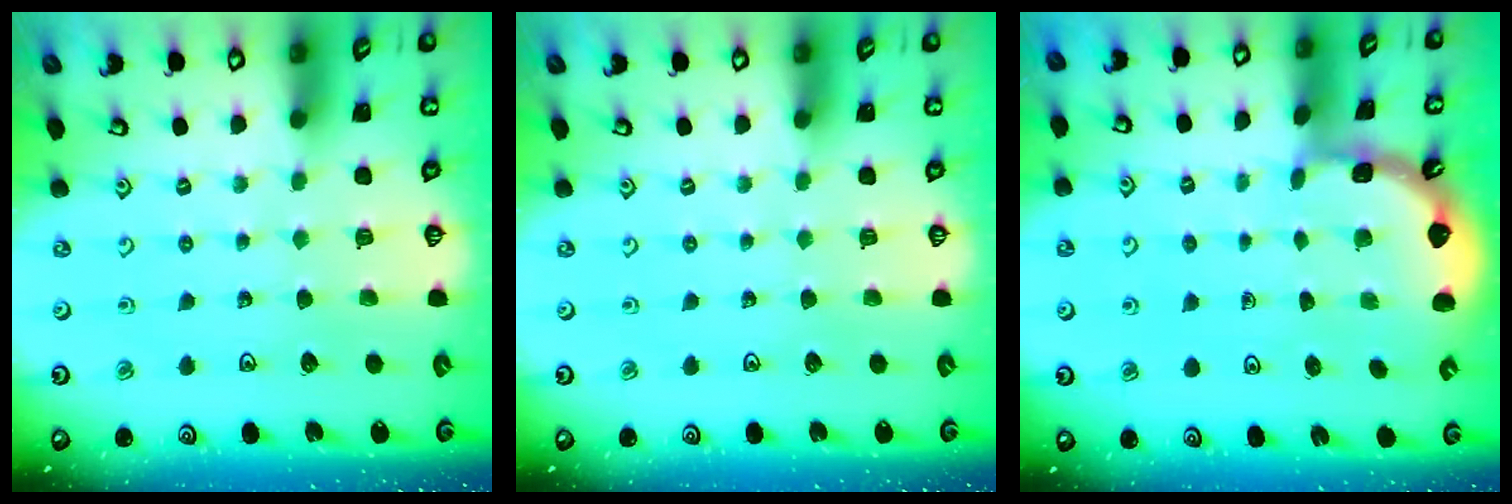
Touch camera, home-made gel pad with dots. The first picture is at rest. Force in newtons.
{"total": 0.0}
{"total": 1.3, "press": 1.3, "slide": 0.1}